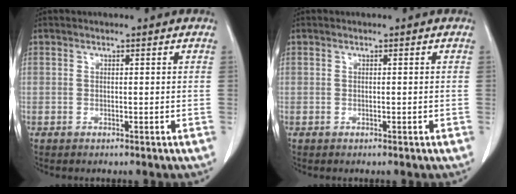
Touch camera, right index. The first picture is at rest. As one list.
[{"total": 0.0}]